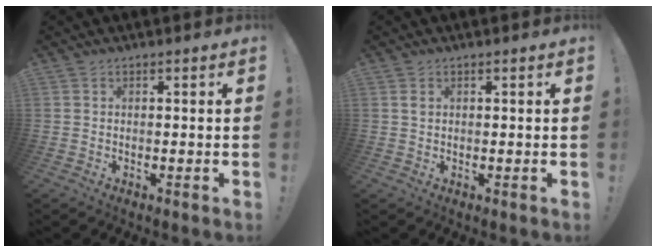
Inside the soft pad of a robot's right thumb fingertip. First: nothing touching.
{"total": 1.5, "force": [0.5, 1.0, 1.0], "torque": [-0.021, 0.002, 0.009]}